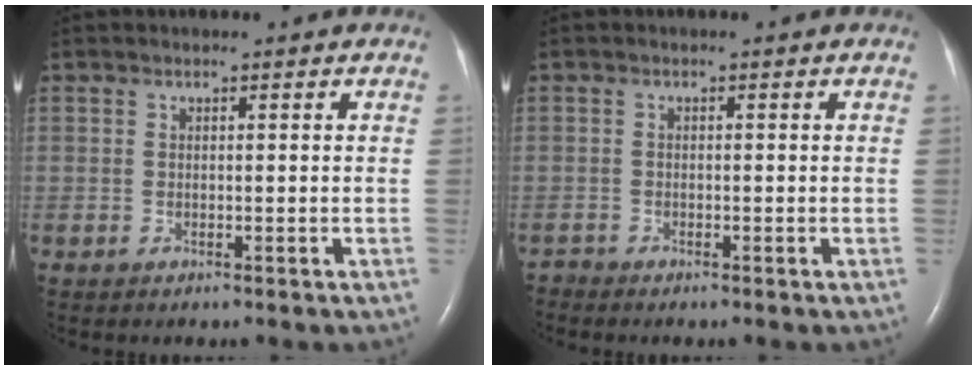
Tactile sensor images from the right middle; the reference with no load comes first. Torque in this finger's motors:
{"motor_torque": [-0.18, -0.22, -0.08, -0.02]}